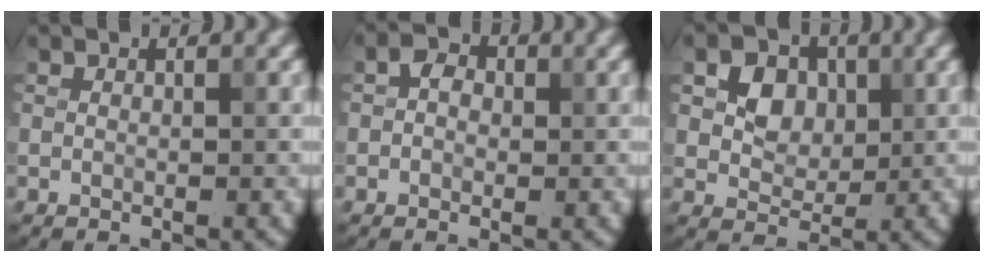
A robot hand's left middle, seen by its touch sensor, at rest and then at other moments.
{"total": 1.2, "force": [-0.3, 1.0, 0.6], "torque": [-0.006, 0.005, -0.002]}
{"total": 3.4, "force": [0.6, 2.8, 1.9], "torque": [-0.036, 0.002, 0.008]}